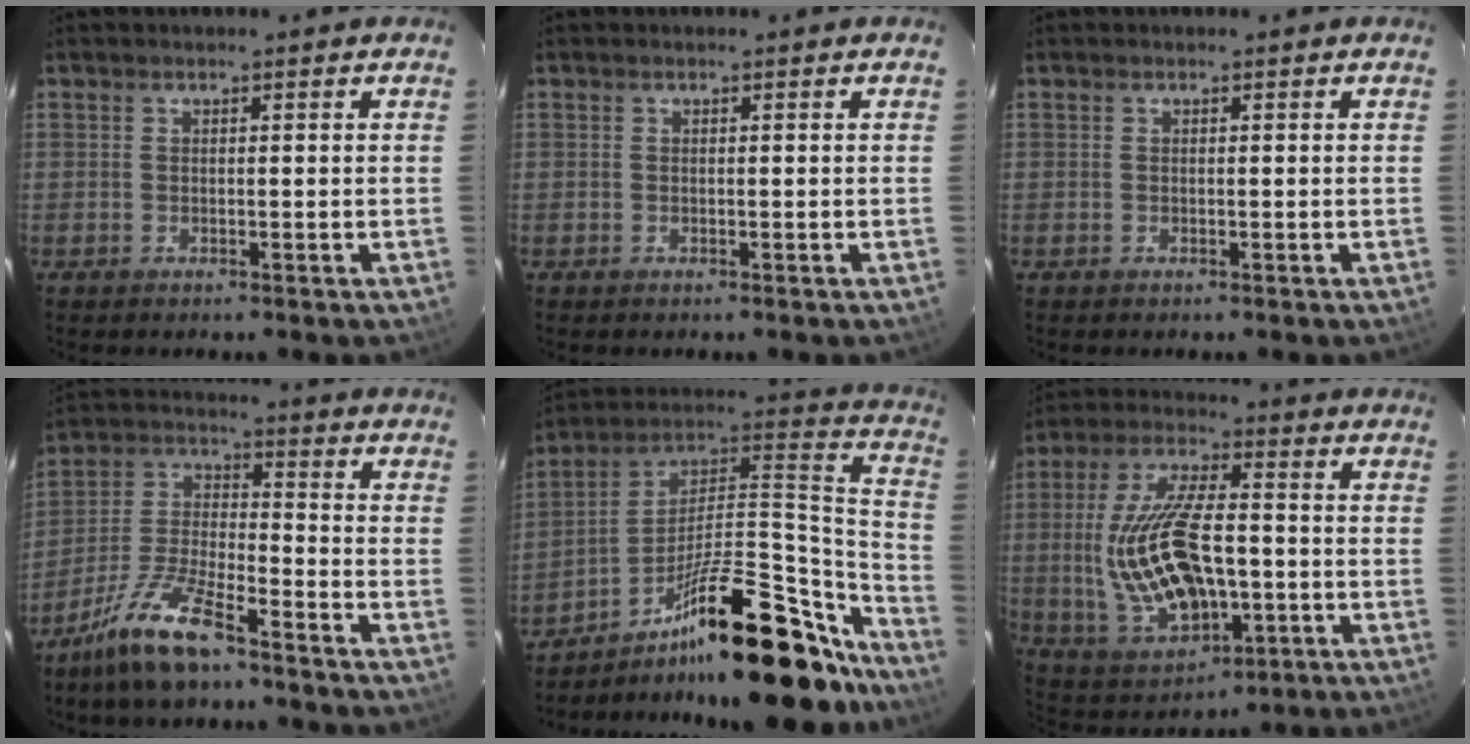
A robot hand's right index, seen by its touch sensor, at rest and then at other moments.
{"total": 0.0}
{"total": 0.0}
{"total": 12.3, "force": [-9.1, 3.1, 7.7], "torque": [-0.171, -0.003, -0.175]}
{"total": 30.0, "force": [-22.2, 9.4, 17.9], "torque": [-0.228, 0.045, -0.330]}
{"total": 19.5, "force": [-2.4, 9.2, 17.1], "torque": [-0.359, -0.005, -0.018]}